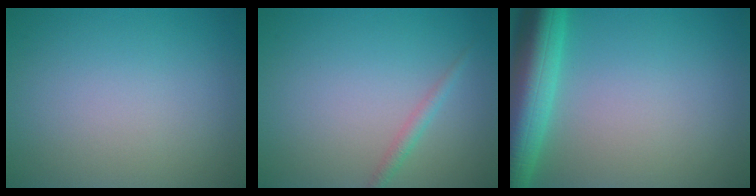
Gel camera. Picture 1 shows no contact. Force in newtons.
{"total": 1.2, "press": 1.2, "slide": 0.1}
{"total": 8.2, "press": 8.1, "slide": 0.4}